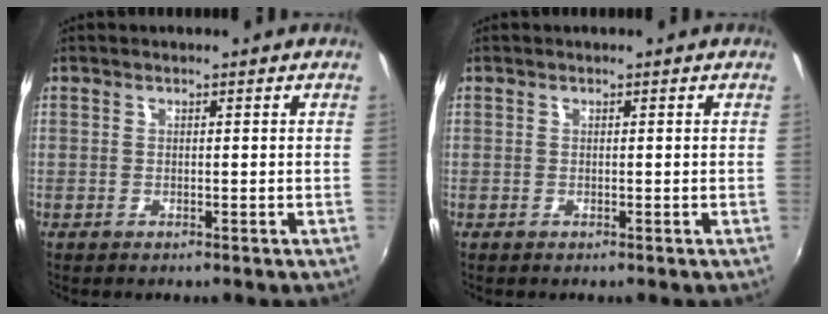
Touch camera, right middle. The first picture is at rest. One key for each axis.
{"total": 0.0}